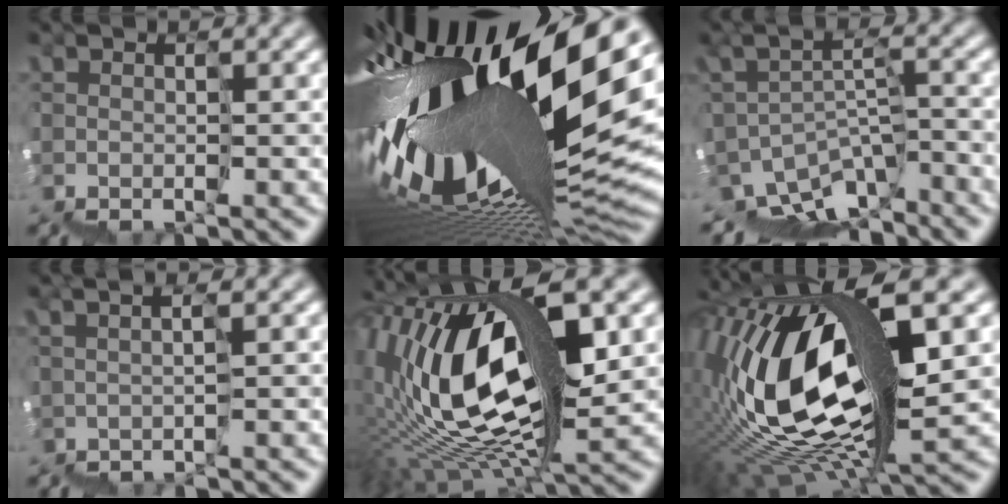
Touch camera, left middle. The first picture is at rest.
{"total": 16.9, "force": [4.2, 5.7, 15.4], "torque": [-0.291, -0.017, 0.076]}
{"total": 3.7, "force": [-3.4, 1.0, 1.2], "torque": [-0.020, 0.020, -0.065]}
{"total": 1.9, "force": [1.5, -1.1, -0.1], "torque": [0.002, 0.010, 0.024]}
{"total": 13.3, "force": [5.4, 4.9, 11.1], "torque": [-0.228, 0.039, 0.092]}
{"total": 13.6, "force": [3.6, 5.7, 11.8], "torque": [-0.249, 0.031, 0.068]}